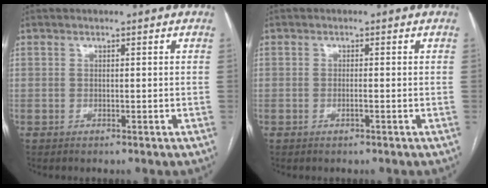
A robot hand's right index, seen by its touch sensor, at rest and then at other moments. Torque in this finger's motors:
{"motor_torque": [-0.16, 0.04, -0.03, -0.01]}